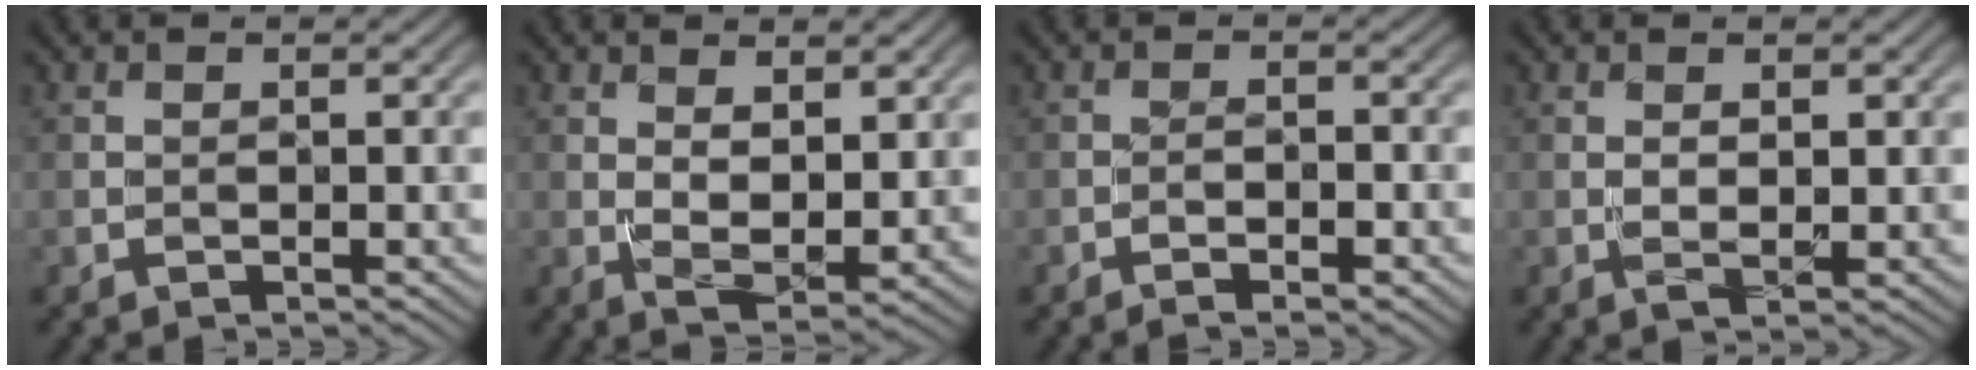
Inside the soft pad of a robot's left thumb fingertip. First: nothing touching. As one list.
[{"total": 3.5, "force": [2.2, 1.0, 2.5], "torque": [-0.057, -0.014, 0.047]}, {"total": 2.4, "force": [-1.6, 0.2, 1.7], "torque": [-0.034, 0.003, -0.027]}, {"total": 1.2, "force": [0.7, 0.0, 1.0], "torque": [-0.024, -0.006, 0.017]}]